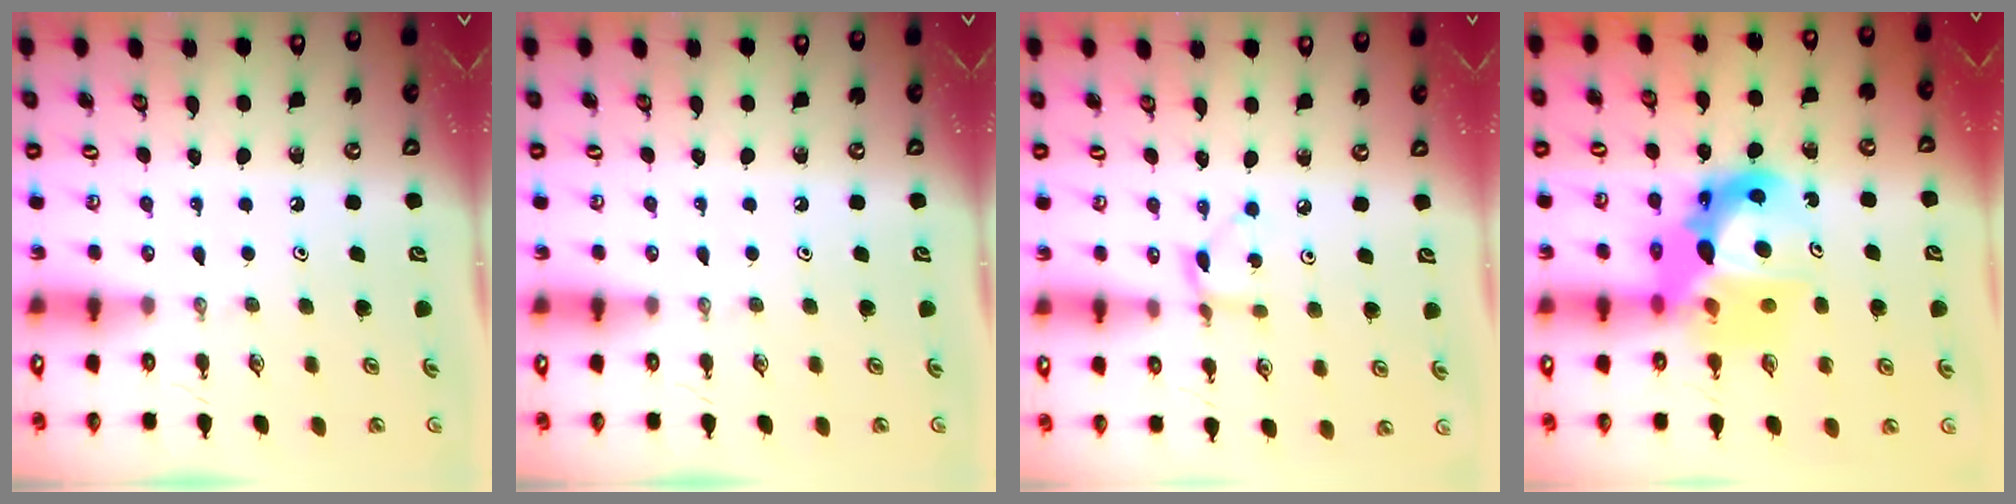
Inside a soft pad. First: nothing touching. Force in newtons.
{"total": 0.0}
{"total": 2.9, "press": 2.9, "slide": 0.4}
{"total": 16.3, "press": 16.2, "slide": 1.3}